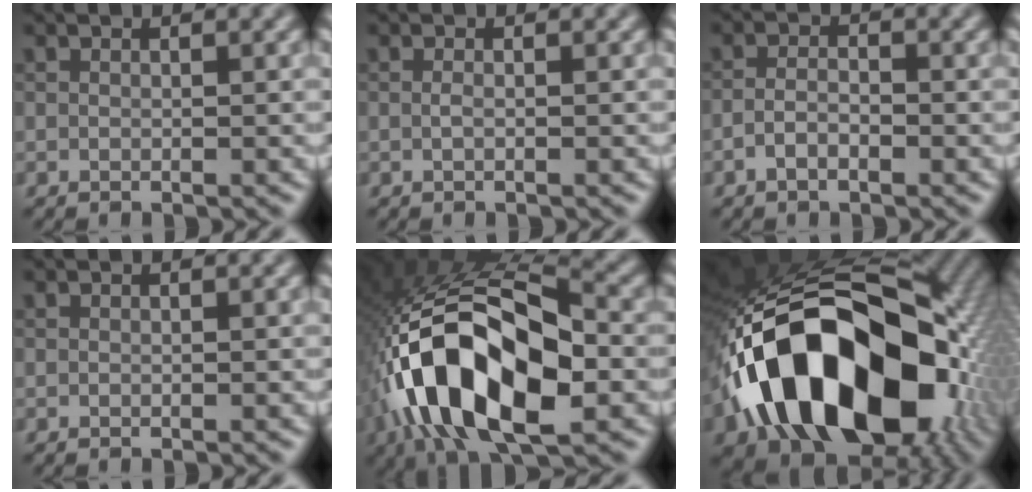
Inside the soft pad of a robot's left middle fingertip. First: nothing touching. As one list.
[{"total": 0.6, "force": [-0.1, 0.2, 0.5], "torque": [-0.013, -0.002, -0.002]}, {"total": 1.7, "force": [-1.0, 0.8, 1.2], "torque": [-0.023, 0.003, -0.023]}, {"total": 0.0}, {"total": 15.3, "force": [-4.4, 7.0, 12.9], "torque": [-0.225, 0.016, -0.089]}, {"total": 19.5, "force": [-5.5, 12.2, 14.2], "torque": [-0.261, 0.001, -0.096]}]